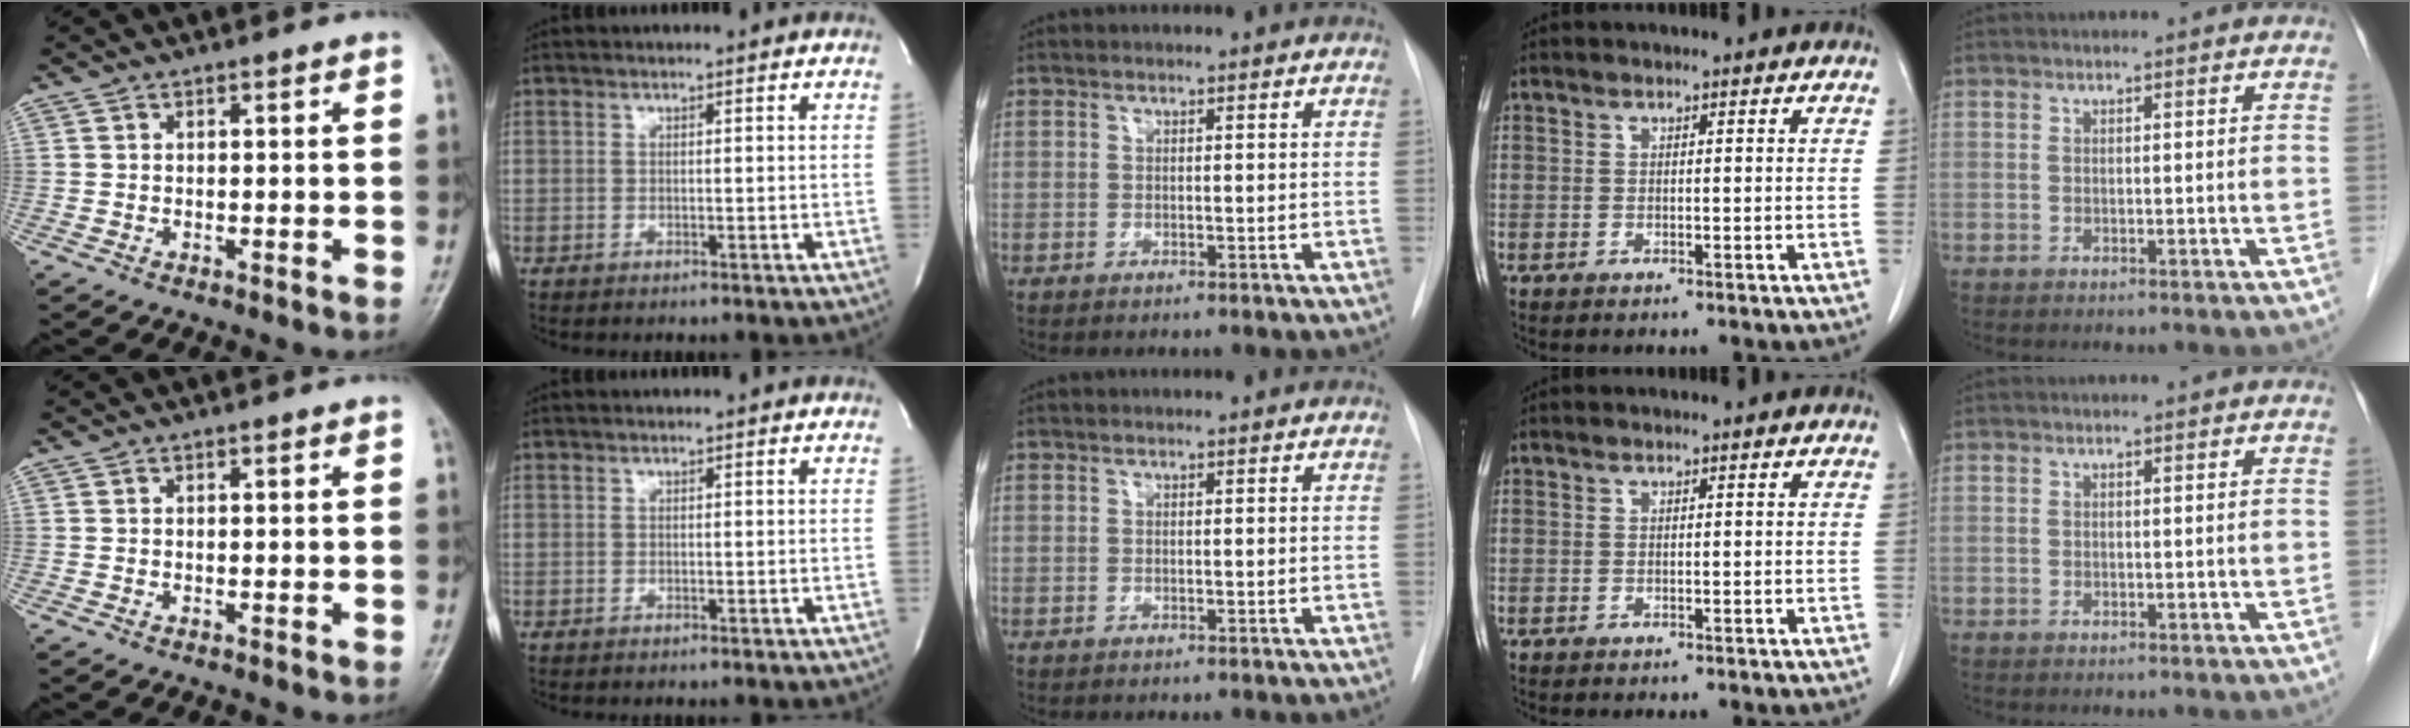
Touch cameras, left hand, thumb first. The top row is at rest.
{}